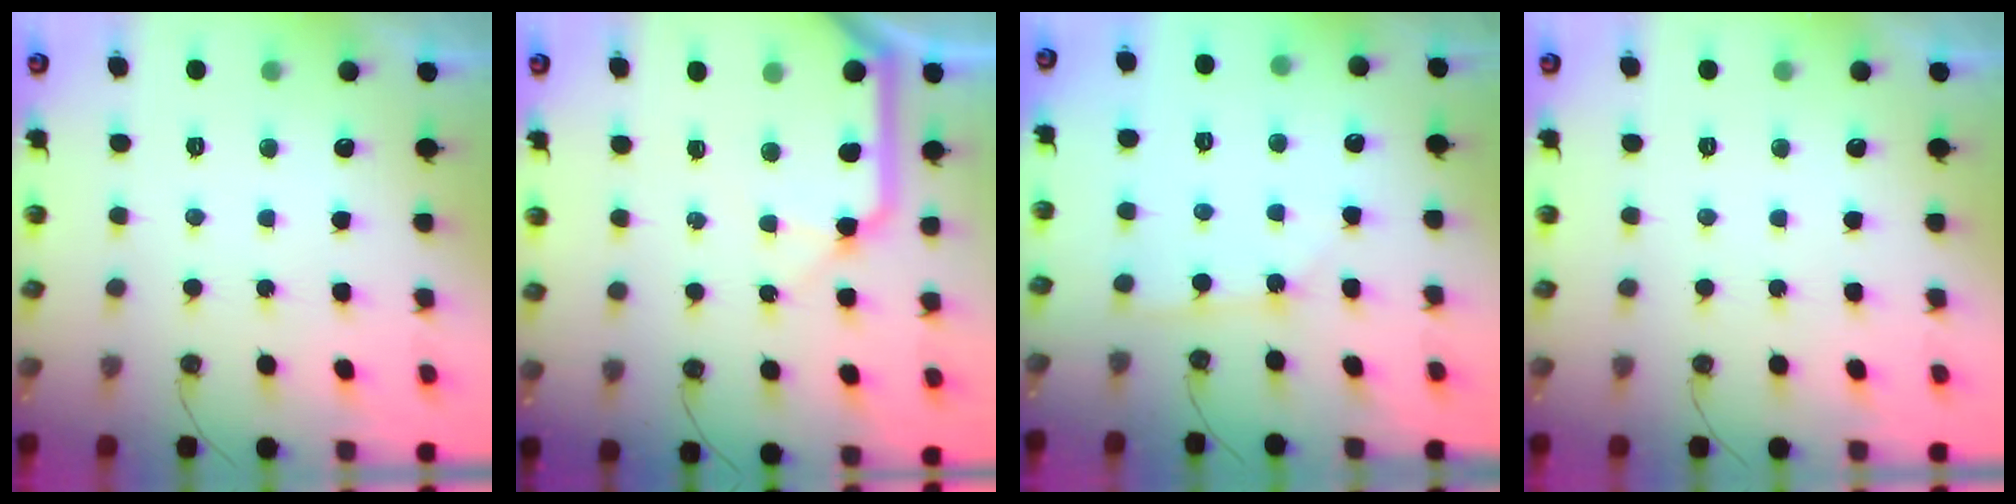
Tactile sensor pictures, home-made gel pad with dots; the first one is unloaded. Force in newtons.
{"total": 12.8, "press": 12.7, "slide": 1.8}
{"total": 1.9, "press": 1.8, "slide": 0.2}
{"total": 0.0}